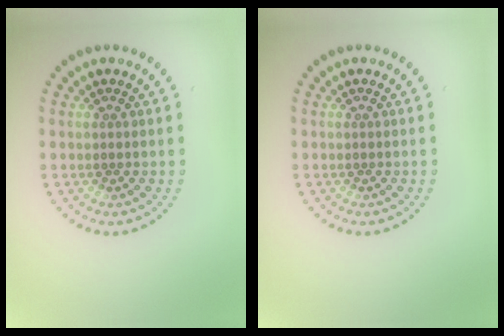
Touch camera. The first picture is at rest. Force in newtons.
{"total": 0.0}